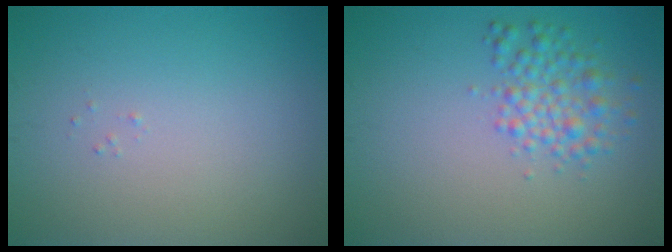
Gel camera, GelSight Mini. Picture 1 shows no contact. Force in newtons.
{"total": 2.9, "press": 2.9, "slide": 0.0}